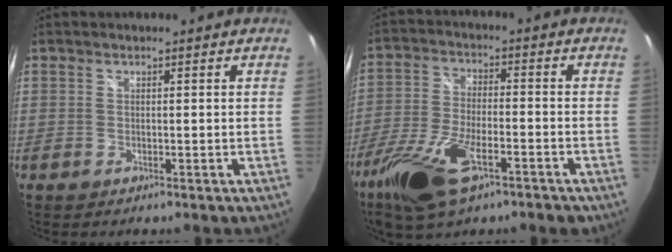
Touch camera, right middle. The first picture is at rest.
{"total": 14.7, "force": [-8.6, 5.8, 10.4], "torque": [-0.228, -0.033, -0.163]}